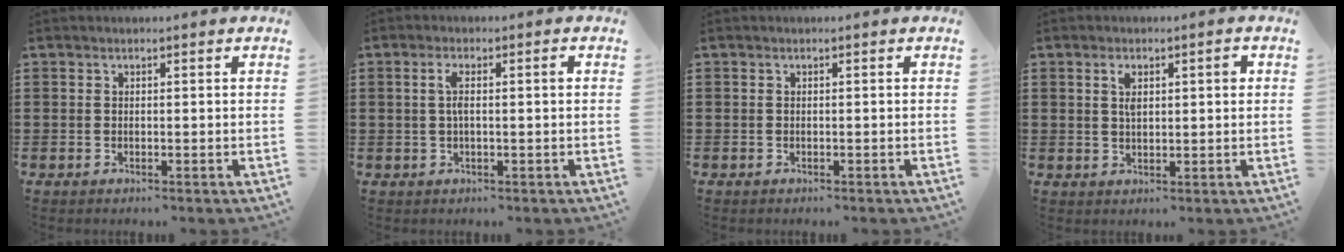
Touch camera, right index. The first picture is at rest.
{"total": 2.9, "force": [0.2, 0.4, 2.9], "torque": [-0.055, 0.000, 0.000]}
{"total": 0.0}
{"total": 3.3, "force": [0.8, 1.2, 3.0], "torque": [-0.051, 0.004, 0.010]}